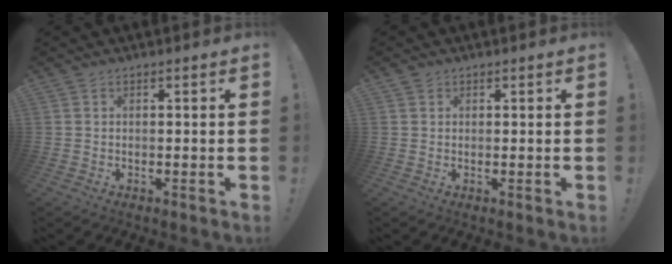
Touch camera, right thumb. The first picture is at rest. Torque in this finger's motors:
{"motor_torque": [0.00, 0.38, 0.14, -0.06, -0.07]}